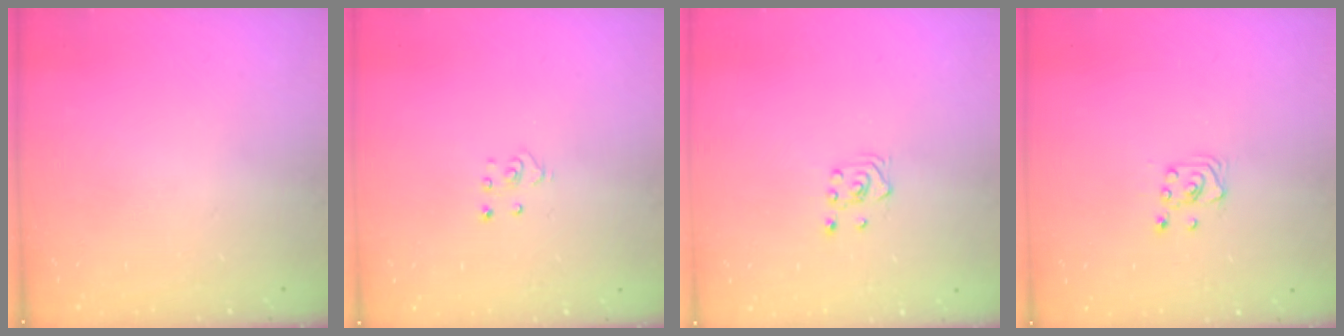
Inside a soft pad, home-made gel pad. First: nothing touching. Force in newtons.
{"total": 2.8, "press": 2.8, "slide": 0.3}
{"total": 3.0, "press": 2.9, "slide": 0.9}
{"total": 3.4, "press": 3.4, "slide": 0.4}